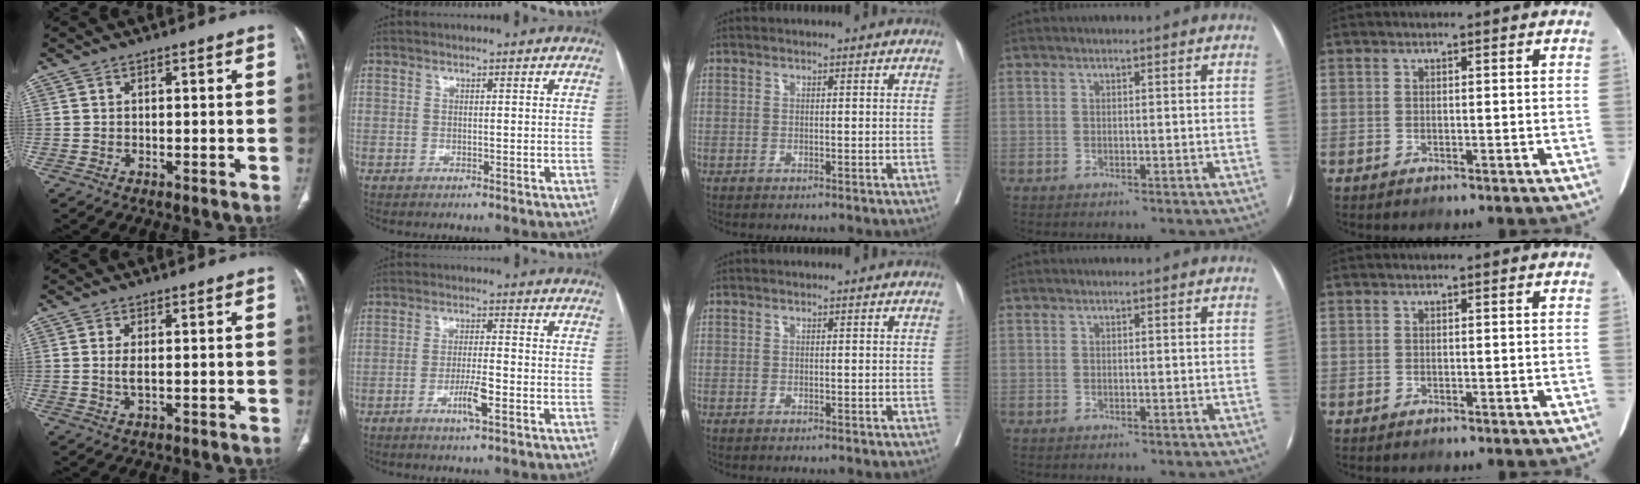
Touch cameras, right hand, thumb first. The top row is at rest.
{"thumb": {"total": 2.3, "force": [0.2, 0.9, 2.1], "torque": [-0.051, -0.004, 0.006]}, "index": {"total": 4.6, "force": [-2.0, 0.3, 4.1], "torque": [-0.078, -0.005, -0.037]}}